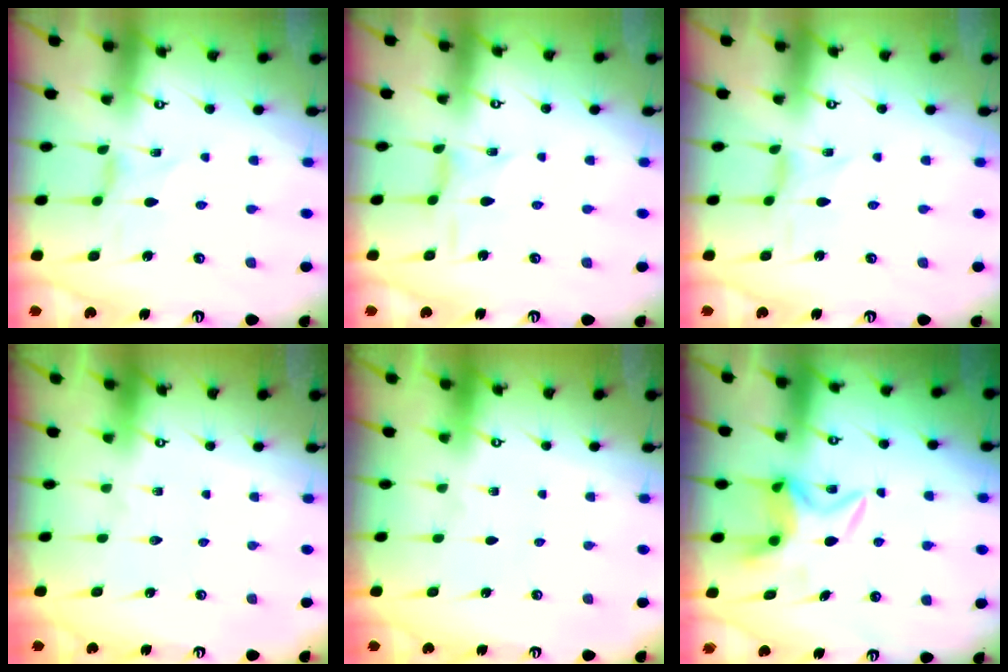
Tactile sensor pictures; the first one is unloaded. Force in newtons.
{"total": 1.5, "press": 1.5, "slide": 0.1}
{"total": 0.0}
{"total": 0.0}
{"total": 0.0}
{"total": 5.8, "press": 5.8, "slide": 0.3}